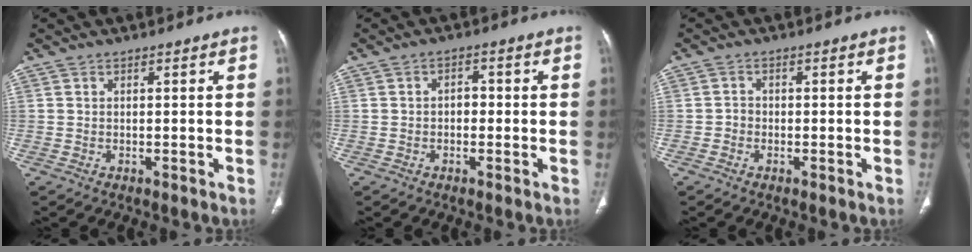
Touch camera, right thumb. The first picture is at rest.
{"total": 2.2, "force": [-0.3, 1.7, 1.4], "torque": [-0.008, 0.012, -0.010]}
{"total": 1.4, "force": [-0.6, 1.2, 0.4], "torque": [0.003, 0.007, -0.017]}